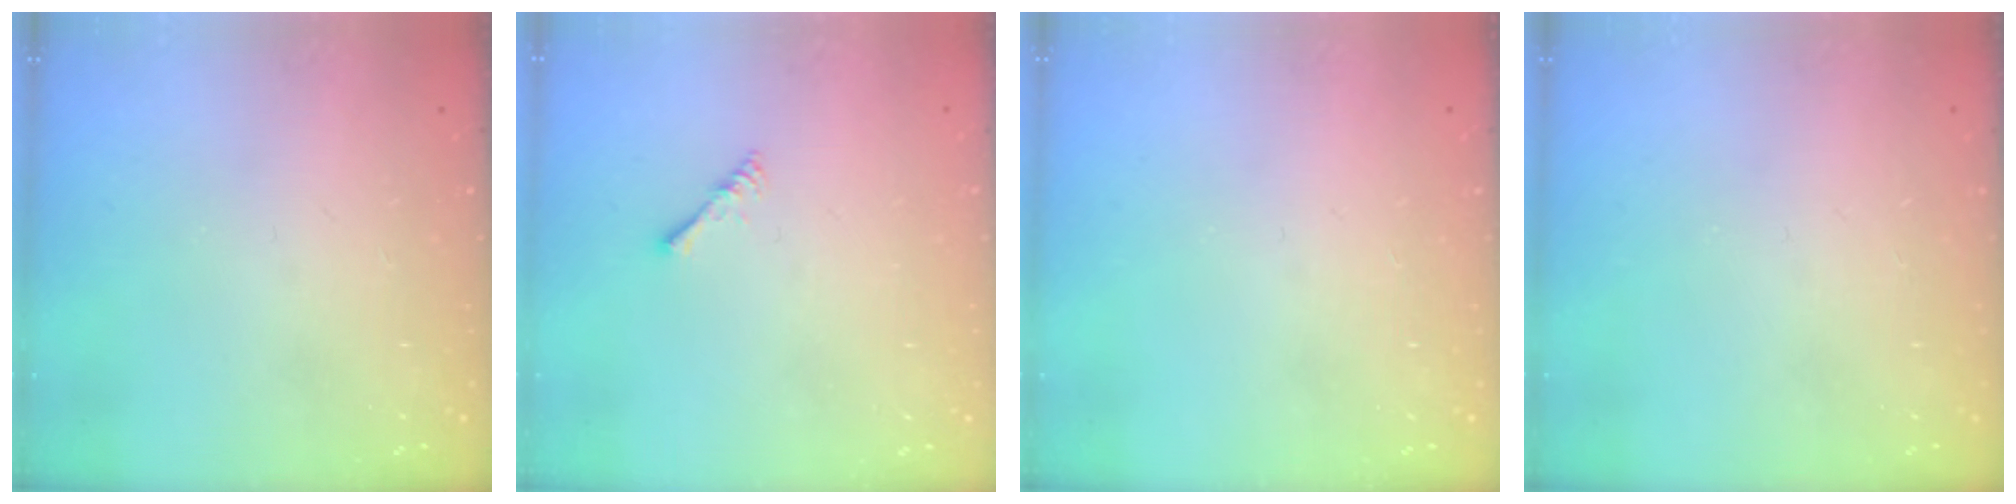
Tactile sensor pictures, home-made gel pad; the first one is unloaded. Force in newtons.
{"total": 1.6, "press": 1.6, "slide": 0.4}
{"total": 0.0}
{"total": 0.0}